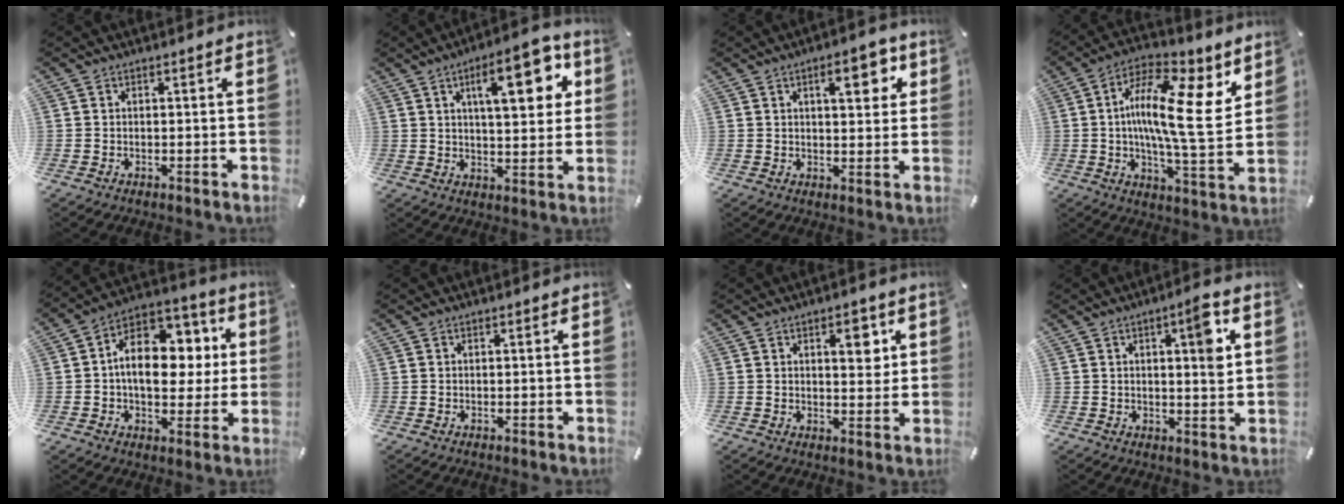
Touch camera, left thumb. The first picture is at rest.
{"total": 15.0, "force": [6.1, 5.7, 12.5], "torque": [-0.179, -0.012, 0.094]}
{"total": 8.2, "force": [3.5, 3.3, 6.6], "torque": [-0.087, -0.009, 0.049]}
{"total": 19.1, "force": [4.8, 6.1, 17.5], "torque": [-0.310, -0.044, 0.070]}
{"total": 15.0, "force": [1.6, 10.7, 10.4], "torque": [-0.149, -0.007, 0.031]}
{"total": 0.0}
{"total": 6.6, "force": [2.7, 3.3, 5.1], "torque": [-0.060, -0.012, 0.037]}
{"total": 7.7, "force": [2.7, 1.8, 7.0], "torque": [-0.082, -0.019, 0.031]}